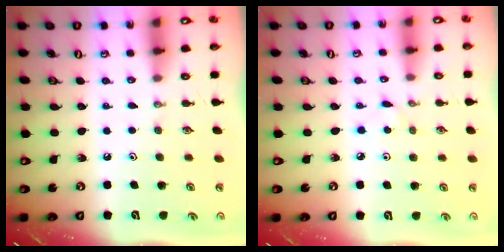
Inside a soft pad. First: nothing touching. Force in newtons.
{"total": 2.9, "press": 2.9, "slide": 0.1}